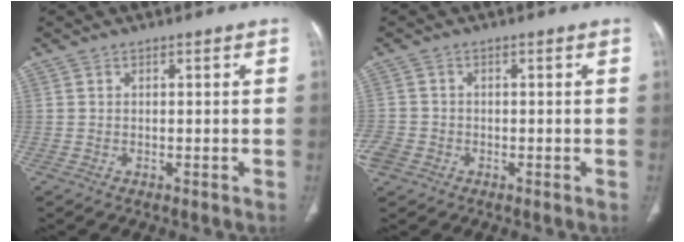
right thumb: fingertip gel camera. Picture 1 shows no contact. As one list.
[{"total": 4.7, "force": [-2.1, 3.7, 2.1], "torque": [-0.056, 0.009, -0.038]}]